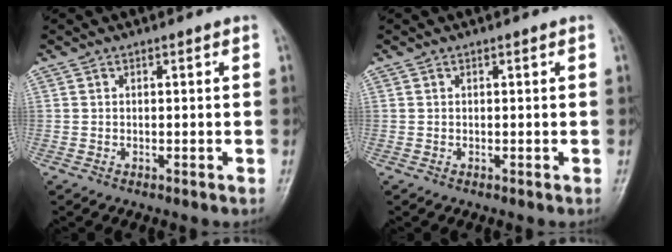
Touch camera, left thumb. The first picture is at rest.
{"total": 0.0}